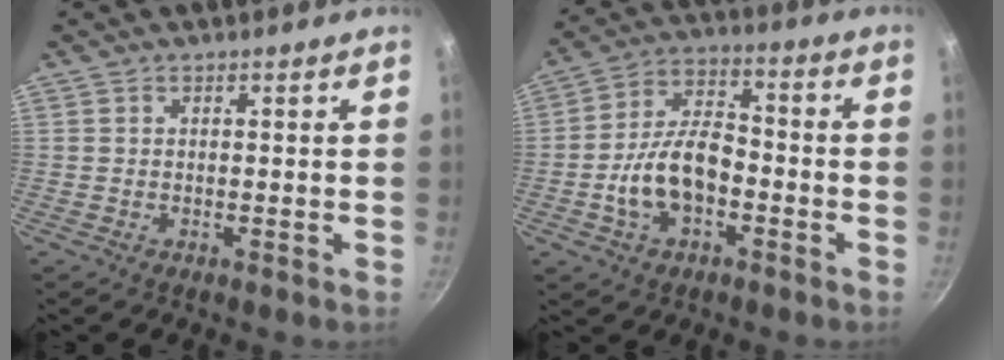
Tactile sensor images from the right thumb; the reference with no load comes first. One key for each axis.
{"total": 12.4, "fx": -3.5, "fy": 7.4, "fz": 9.3, "tx": -0.149, "ty": 0.041, "tz": -0.069}